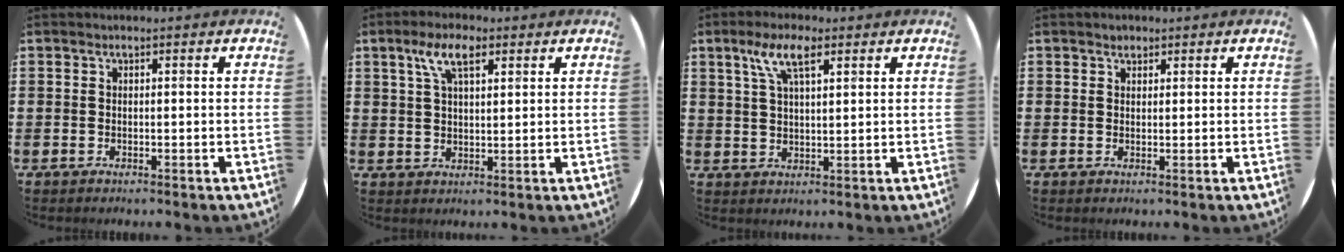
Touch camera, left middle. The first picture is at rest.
{"total": 5.6, "force": [3.3, 2.2, 4.0], "torque": [-0.089, 0.011, 0.057]}
{"total": 5.8, "force": [3.3, 1.9, 4.3], "torque": [-0.095, 0.010, 0.058]}
{"total": 1.1, "force": [0.9, 0.5, 0.1], "torque": [0.004, -0.001, 0.016]}